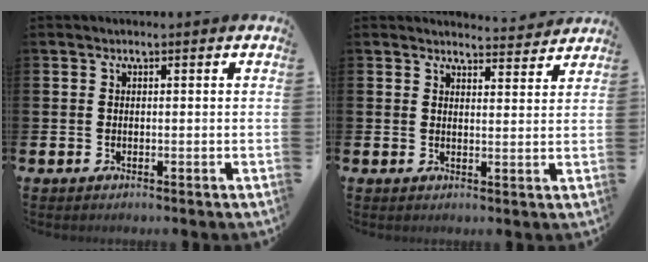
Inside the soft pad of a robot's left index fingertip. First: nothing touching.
{"total": 3.5, "force": [3.5, 0.2, -0.1], "torque": [0.005, -0.027, 0.061]}